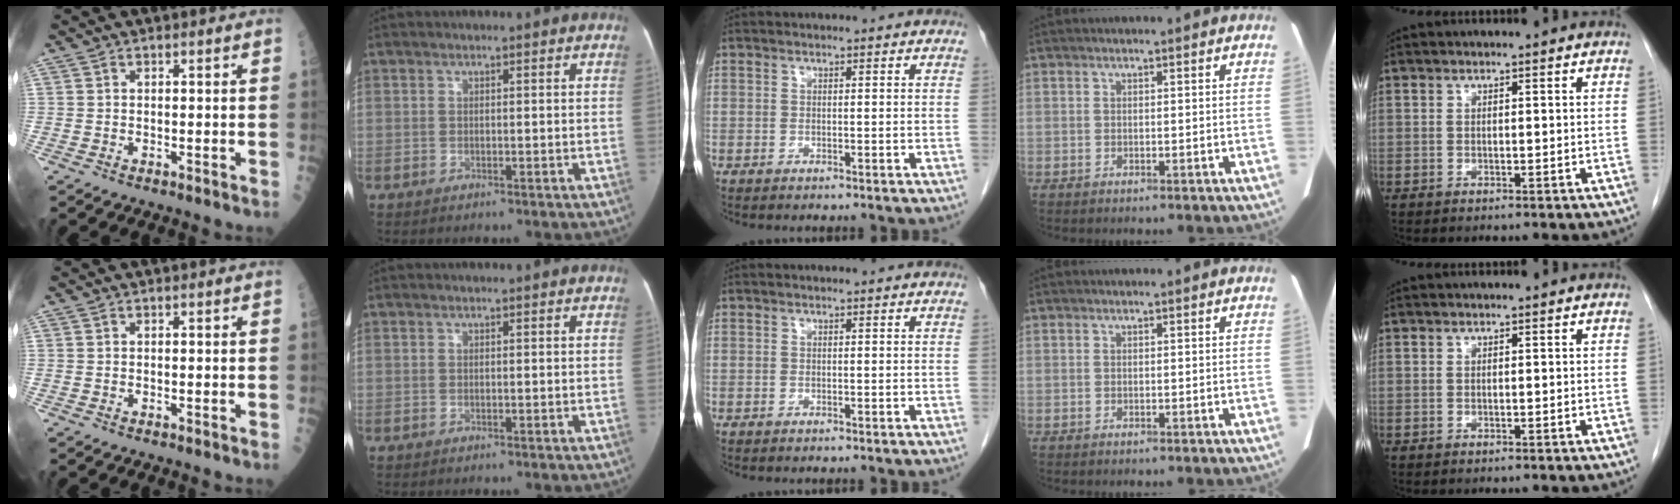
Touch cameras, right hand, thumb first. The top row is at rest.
{}